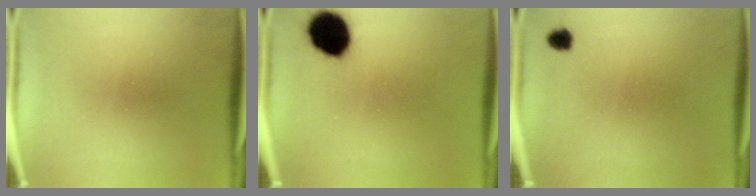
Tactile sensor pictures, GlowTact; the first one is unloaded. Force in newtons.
{"total": 13.4}
{"total": 1.8}